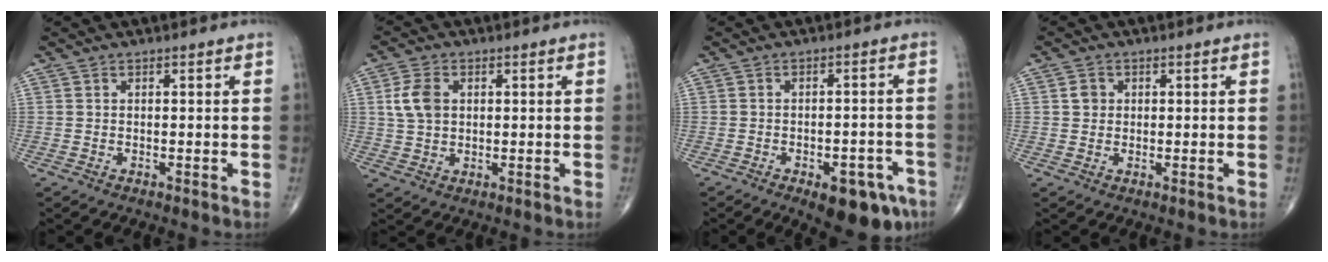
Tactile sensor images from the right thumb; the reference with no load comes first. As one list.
[{"total": 5.6, "force": [1.2, 3.9, 3.8], "torque": [-0.073, -0.001, 0.023]}, {"total": 10.6, "force": [-6.0, 4.8, 7.3], "torque": [-0.065, 0.028, -0.073]}, {"total": 2.1, "force": [0.4, 1.9, 0.8], "torque": [-0.004, 0.000, 0.006]}]